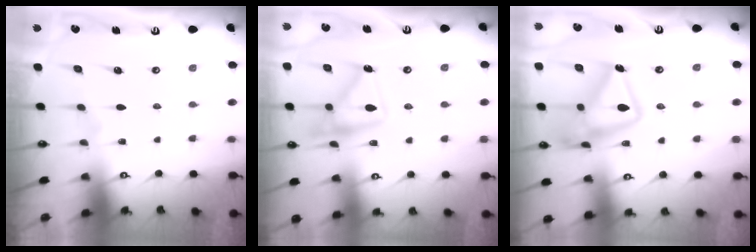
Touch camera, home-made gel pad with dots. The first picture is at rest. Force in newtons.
{"total": 14.9, "press": 14.8, "slide": 1.1}
{"total": 19.0, "press": 19.0, "slide": 1.3}